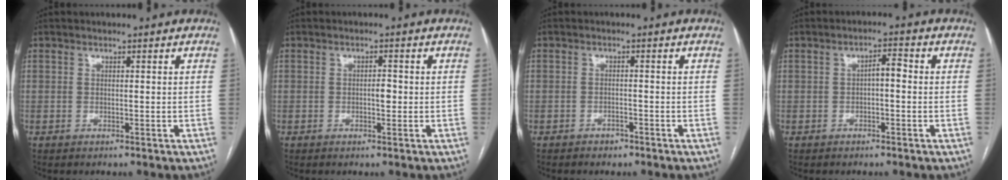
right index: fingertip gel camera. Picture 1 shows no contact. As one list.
[{"total": 1.7, "force": [-0.2, 0.7, 1.5], "torque": [-0.021, 0.002, -0.003]}, {"total": 1.5, "force": [-1.2, 0.8, 0.4], "torque": [-0.008, 0.002, -0.016]}, {"total": 2.6, "force": [-0.2, 0.9, 2.4], "torque": [-0.037, 0.012, -0.004]}]